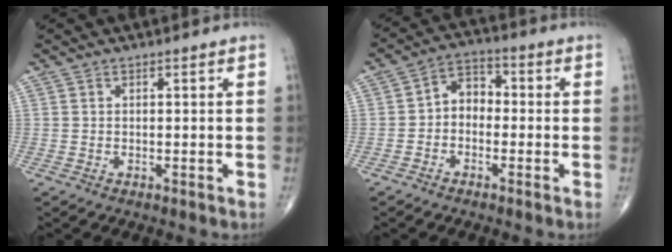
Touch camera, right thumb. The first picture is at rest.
{"total": 5.7, "force": [-1.0, 4.3, 3.5], "torque": [-0.036, 0.027, -0.036]}